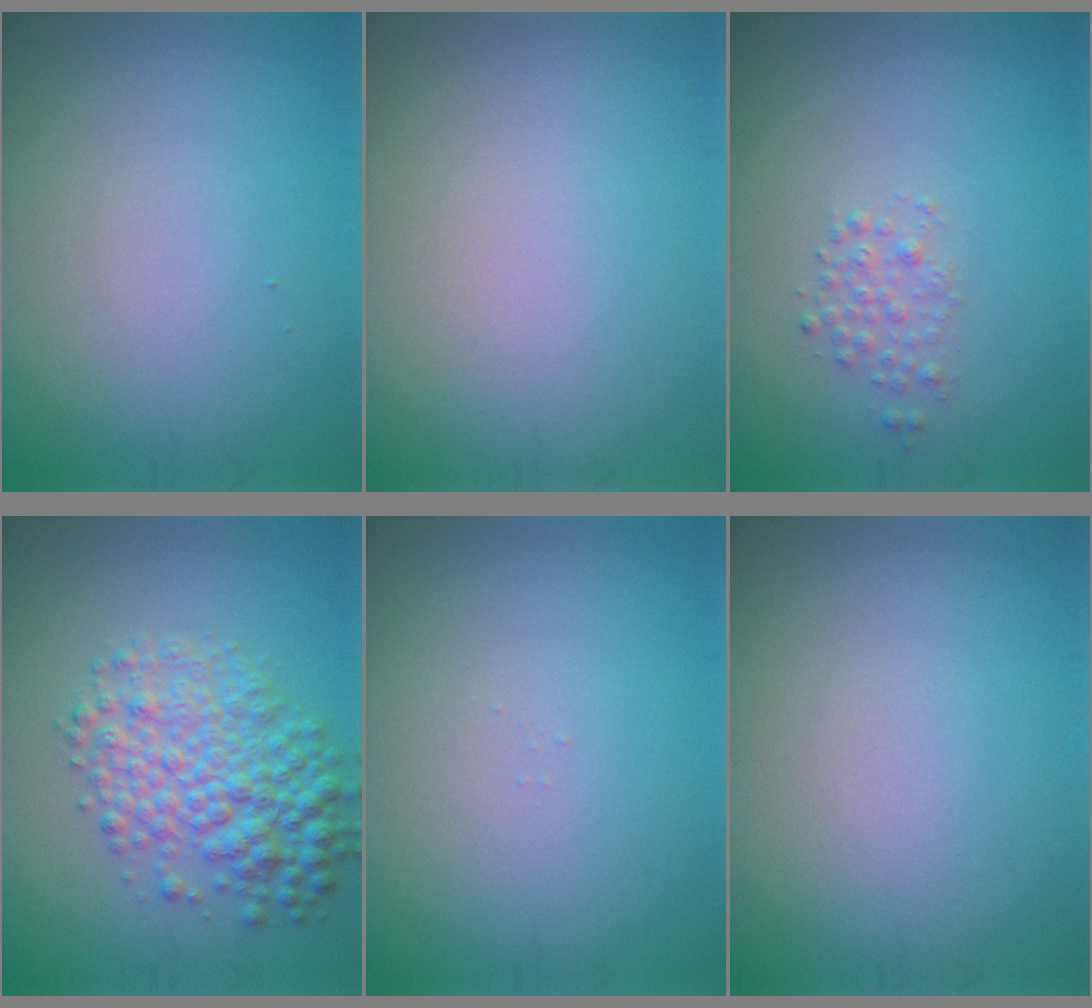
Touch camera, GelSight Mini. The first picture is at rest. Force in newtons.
{"total": 0.0}
{"total": 1.3, "press": 1.3, "slide": 0.0}
{"total": 5.5, "press": 5.5, "slide": 0.1}
{"total": 0.0}
{"total": 0.0}